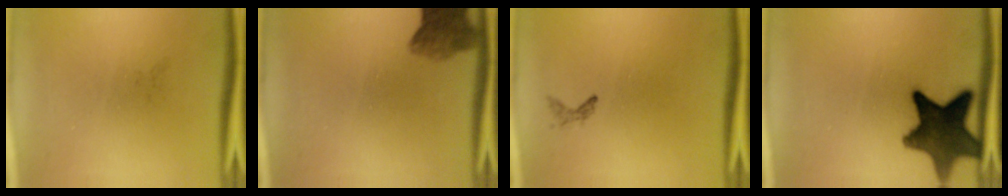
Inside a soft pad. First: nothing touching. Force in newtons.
{"total": 6.4}
{"total": 0.7}
{"total": 12.3}